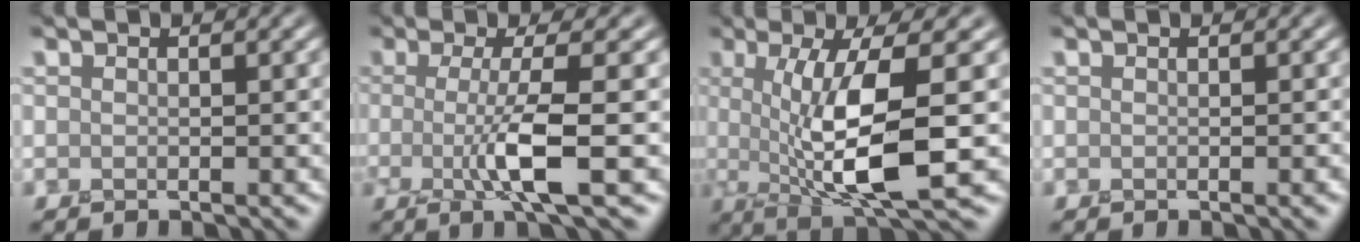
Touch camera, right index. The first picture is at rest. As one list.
[{"total": 4.9, "force": [-0.5, 0.6, 4.9], "torque": [-0.095, -0.006, -0.012]}, {"total": 9.0, "force": [0.1, 1.8, 8.8], "torque": [-0.154, -0.007, 0.010]}, {"total": 1.0, "force": [-0.5, 0.4, 0.8], "torque": [-0.011, -0.001, -0.003]}]